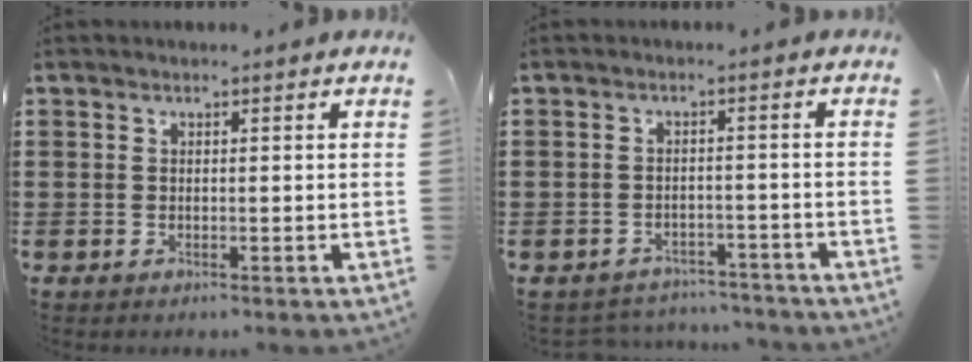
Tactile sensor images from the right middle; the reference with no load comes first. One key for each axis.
{"total": 2.9, "fx": -2.9, "fy": 0.5, "fz": -0.1, "tx": -0.006, "ty": -0.001, "tz": -0.062}